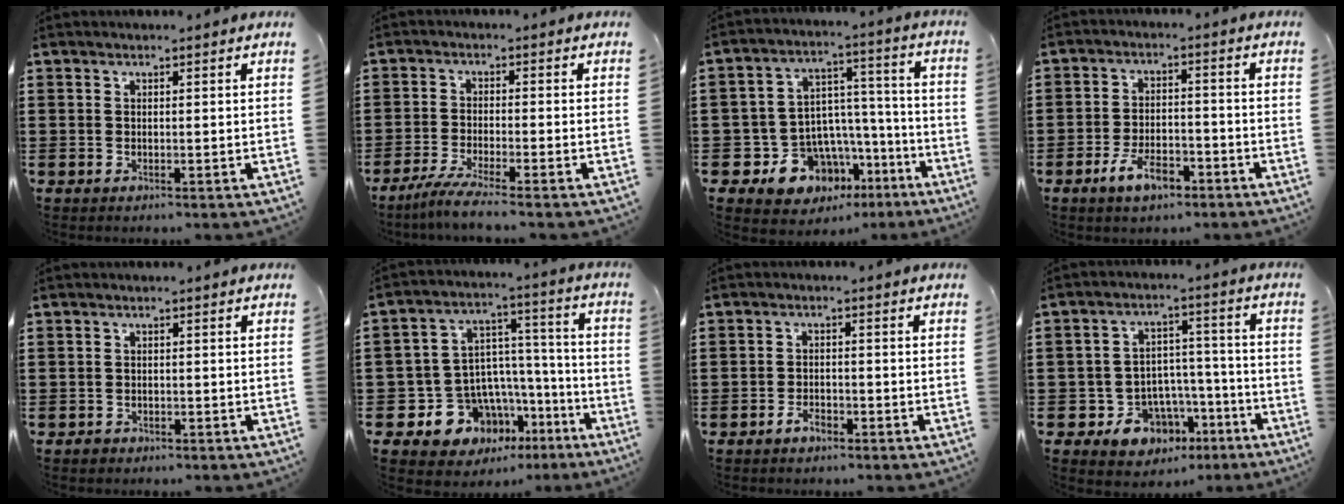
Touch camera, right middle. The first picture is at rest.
{"total": 3.9, "force": [-3.4, -0.2, 2.0], "torque": [-0.048, -0.013, -0.068]}
{"total": 10.0, "force": [-6.2, 7.5, 2.6], "torque": [-0.069, 0.013, -0.101]}
{"total": 6.0, "force": [-3.9, 2.6, 3.8], "torque": [-0.072, 0.011, -0.075]}
{"total": 1.1, "force": [-0.9, 0.7, 0.1], "torque": [-0.003, 0.003, -0.021]}
{"total": 10.0, "force": [-6.2, 7.6, 1.9], "torque": [-0.066, 0.003, -0.104]}
{"total": 2.5, "force": [-2.0, 1.2, 1.1], "torque": [-0.022, 0.005, -0.040]}
{"total": 8.2, "force": [-5.4, 5.9, 1.8], "torque": [-0.041, 0.036, -0.095]}